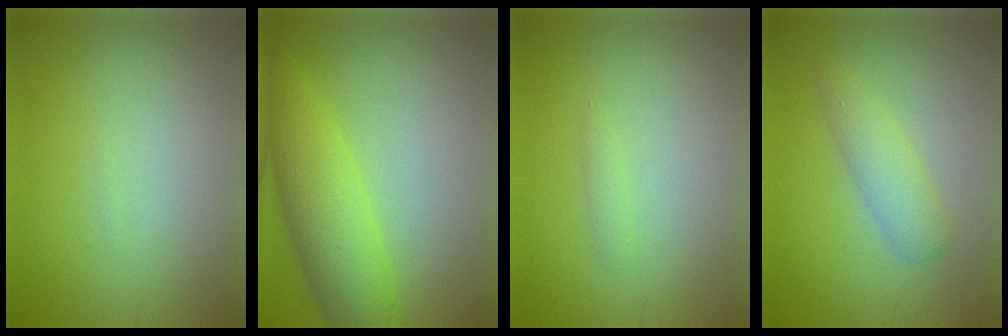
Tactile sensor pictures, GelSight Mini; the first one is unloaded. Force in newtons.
{"total": 5.6, "press": 5.6, "slide": 0.2}
{"total": 0.7, "press": 0.7, "slide": 0.1}
{"total": 2.6, "press": 2.6, "slide": 0.1}